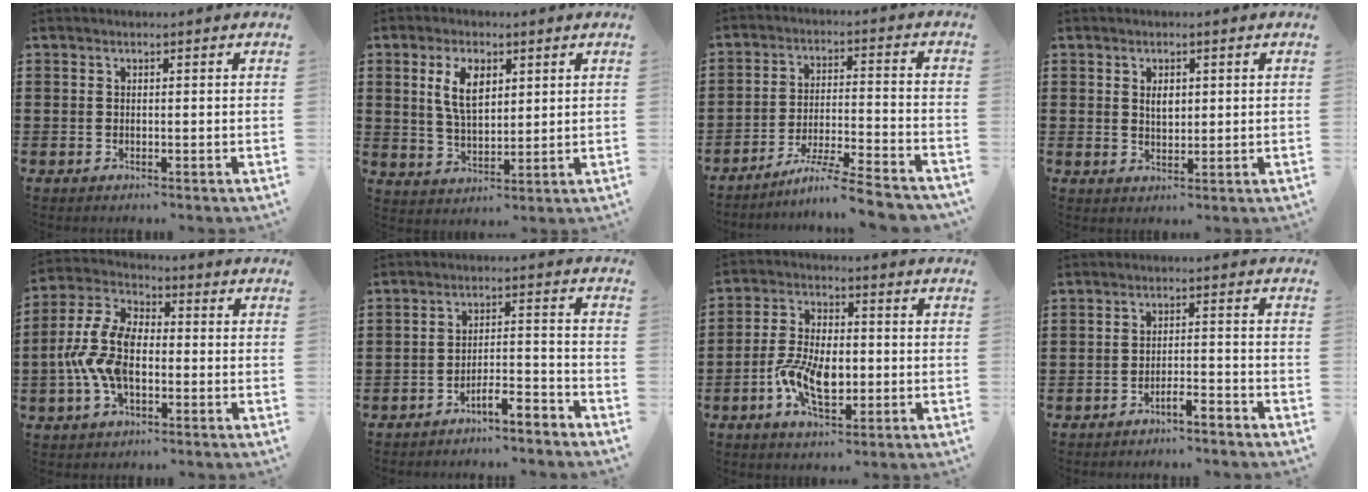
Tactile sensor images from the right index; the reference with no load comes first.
{"total": 6.6, "force": [2.6, 3.5, 5.0], "torque": [-0.102, 0.010, 0.044]}
{"total": 7.7, "force": [-6.6, -0.3, 3.8], "torque": [-0.071, -0.005, -0.128]}
{"total": 2.3, "force": [0.7, 1.3, 1.8], "torque": [-0.031, 0.001, 0.011]}
{"total": 9.8, "force": [-1.6, 5.8, 7.8], "torque": [-0.196, -0.001, -0.037]}
{"total": 5.1, "force": [-4.6, 0.4, 2.1], "torque": [-0.040, 0.003, -0.090]}
{"total": 8.5, "force": [-2.1, 4.6, 6.8], "torque": [-0.152, 0.001, -0.041]}
{"total": 3.0, "force": [-2.9, 0.0, 0.9], "torque": [-0.021, 0.001, -0.058]}